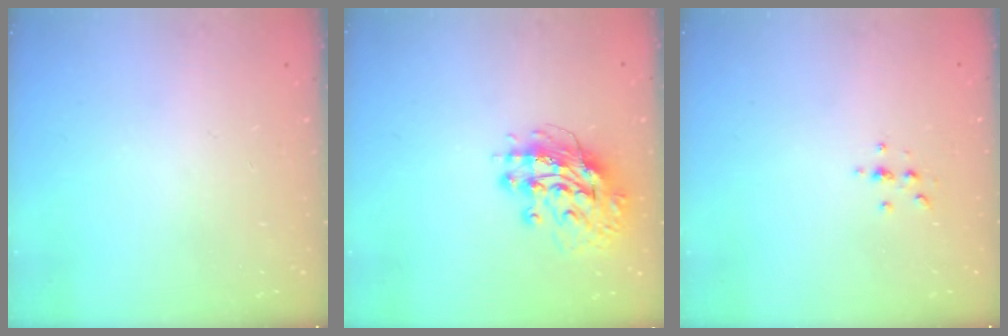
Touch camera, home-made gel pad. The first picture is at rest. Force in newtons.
{"total": 13.5, "press": 13.4, "slide": 1.5}
{"total": 2.3, "press": 2.2, "slide": 0.2}